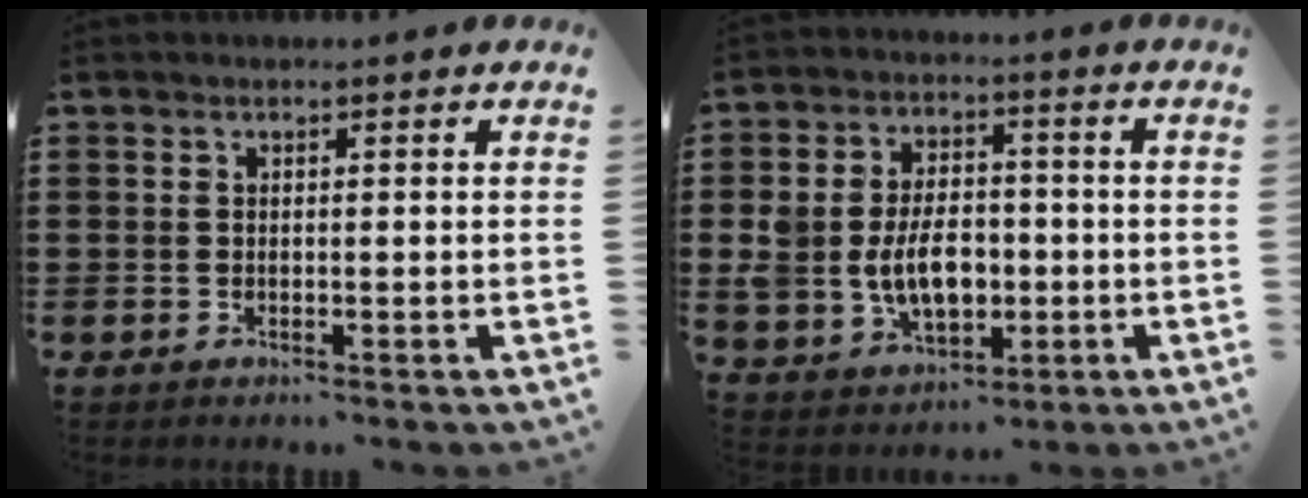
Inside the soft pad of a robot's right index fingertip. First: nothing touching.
{"total": 9.0, "force": [-1.1, 6.5, 6.1], "torque": [-0.120, 0.006, -0.021]}